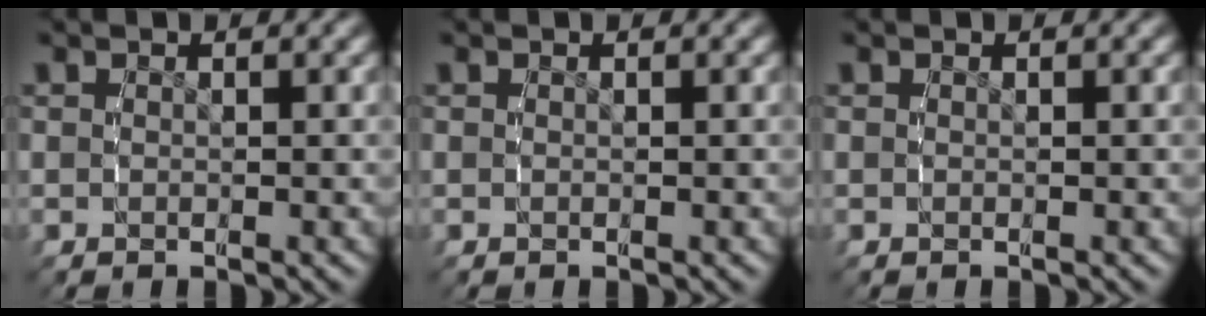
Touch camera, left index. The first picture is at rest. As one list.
[{"total": 0.0}, {"total": 0.0}]